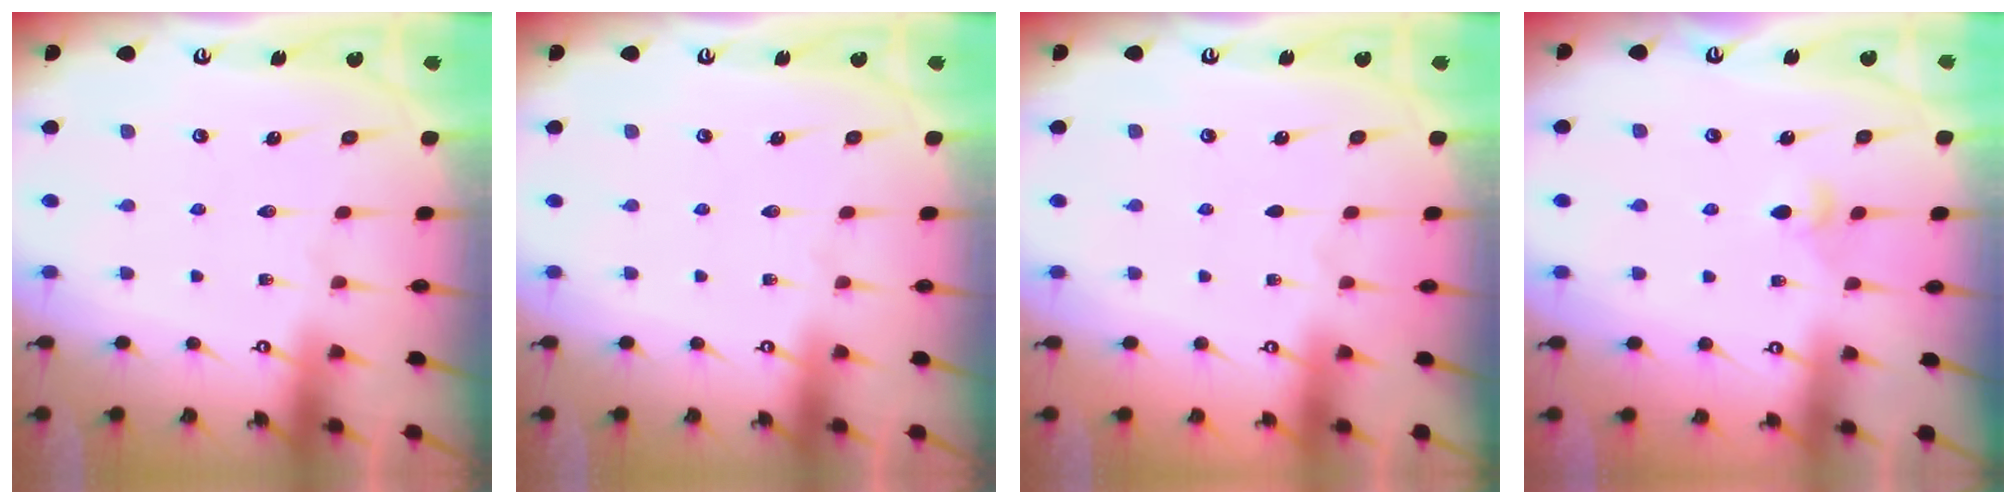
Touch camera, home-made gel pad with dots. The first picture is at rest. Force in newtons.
{"total": 0.0}
{"total": 0.0}
{"total": 3.1, "press": 3.0, "slide": 0.8}